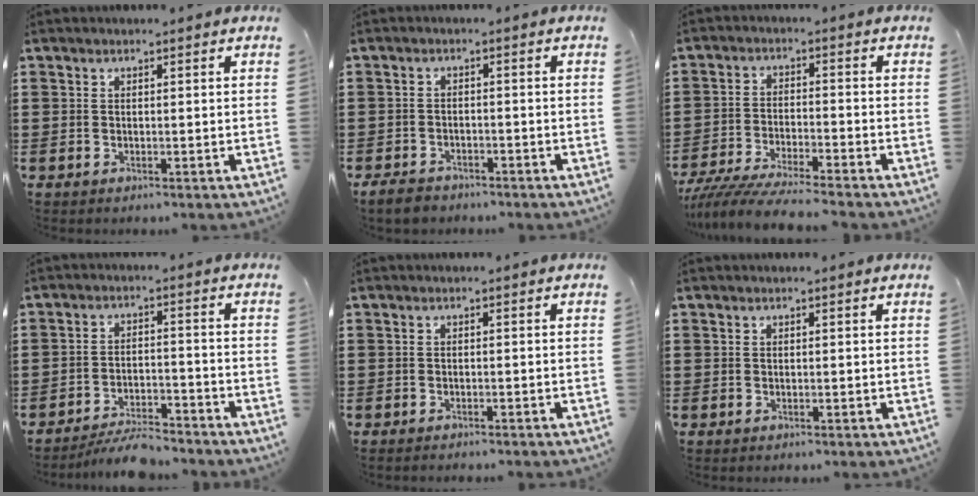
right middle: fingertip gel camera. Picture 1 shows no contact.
{"total": 2.6, "force": [-2.3, 1.0, 0.6], "torque": [-0.023, 0.001, -0.051]}
{"total": 6.2, "force": [-5.9, 0.0, 1.9], "torque": [-0.048, -0.013, -0.116]}
{"total": 5.4, "force": [-5.1, 0.7, 1.6], "torque": [-0.032, 0.003, -0.102]}
{"total": 0.8, "force": [-0.8, 0.0, 0.0], "torque": [-0.001, 0.000, -0.016]}
{"total": 0.0}